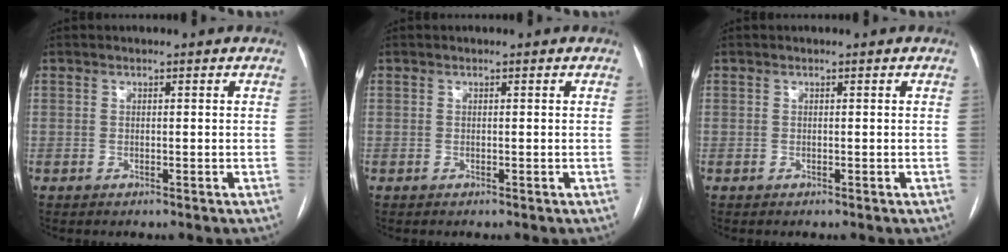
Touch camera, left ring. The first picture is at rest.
{"total": 0.0}
{"total": 0.0}